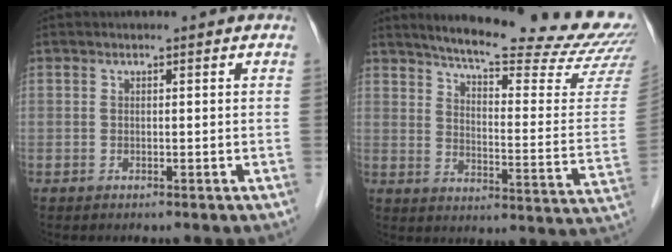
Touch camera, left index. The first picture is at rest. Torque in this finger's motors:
{"motor_torque": [-0.76, -0.79, 0.12, 0.03]}